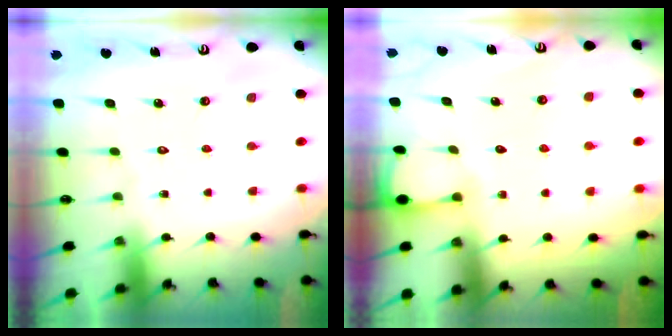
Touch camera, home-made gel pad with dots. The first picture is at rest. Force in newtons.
{"total": 2.2, "press": 2.2, "slide": 0.4}